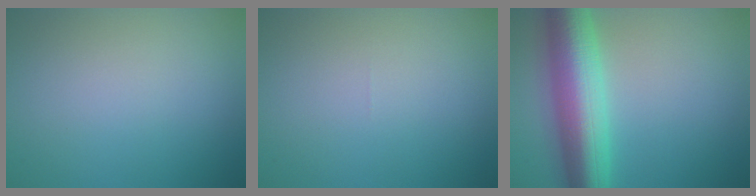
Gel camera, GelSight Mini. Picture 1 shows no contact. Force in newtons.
{"total": 0.0}
{"total": 9.5, "press": 9.5, "slide": 0.1}